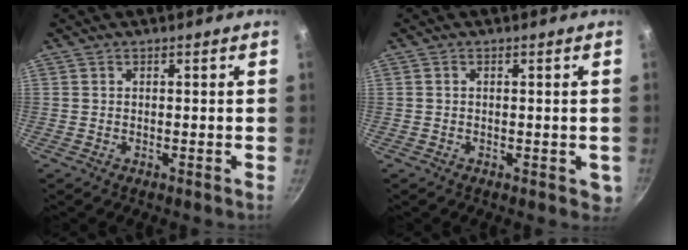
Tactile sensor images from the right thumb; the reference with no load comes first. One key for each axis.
{"total": 2.9, "fx": -0.3, "fy": 1.8, "fz": 2.2, "tx": -0.019, "ty": 0.000, "tz": -0.002}